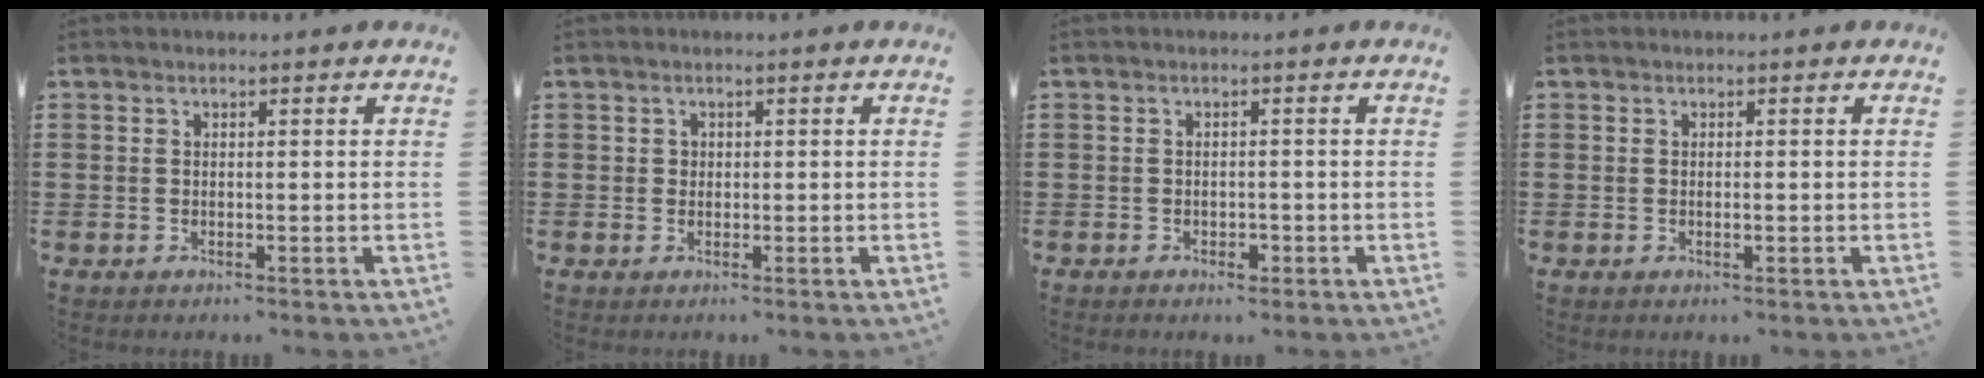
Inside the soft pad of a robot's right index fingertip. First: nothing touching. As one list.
[{"total": 0.9, "force": [0.2, 0.8, 0.2], "torque": [-0.006, 0.003, 0.003]}, {"total": 1.2, "force": [-0.8, 0.7, 0.4], "torque": [-0.010, -0.001, -0.018]}, {"total": 0.8, "force": [-0.2, 0.2, 0.7], "torque": [-0.014, -0.005, -0.002]}]